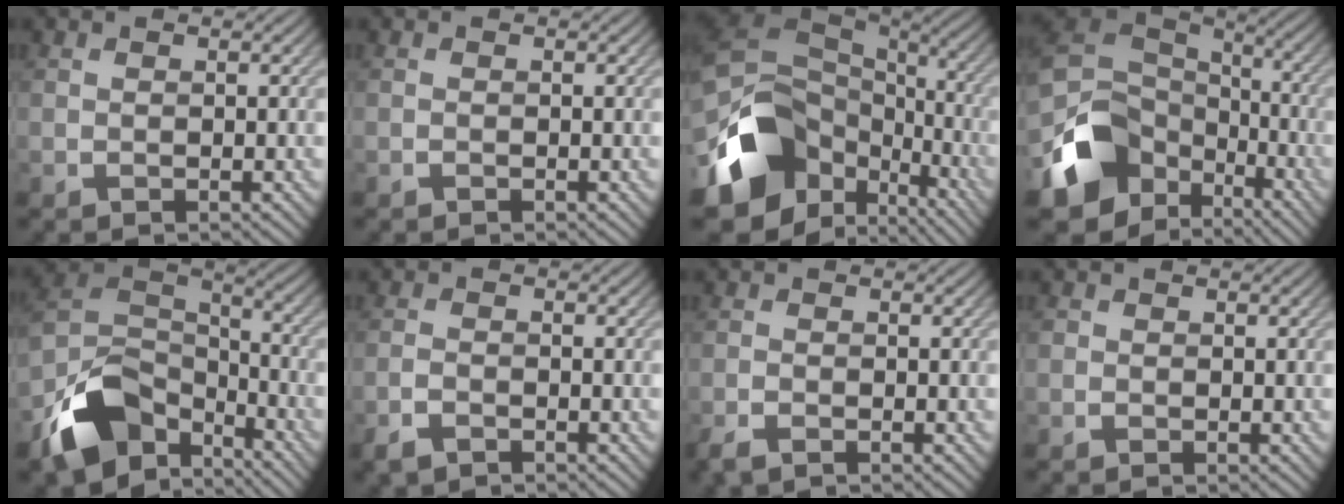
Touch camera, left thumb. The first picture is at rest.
{"total": 0.0}
{"total": 16.1, "force": [-6.2, 11.1, 10.0], "torque": [-0.229, -0.038, -0.090]}
{"total": 13.1, "force": [-6.0, 9.3, 7.1], "torque": [-0.185, -0.027, -0.102]}
{"total": 13.0, "force": [-7.5, 7.6, 7.5], "torque": [-0.174, -0.020, -0.140]}
{"total": 2.4, "force": [-1.9, 0.8, 1.2], "torque": [-0.028, -0.001, -0.046]}
{"total": 2.3, "force": [-1.7, 0.7, 1.4], "torque": [-0.031, -0.002, -0.037]}
{"total": 0.5, "force": [-0.2, 0.5, 0.0], "torque": [0.002, 0.001, -0.006]}